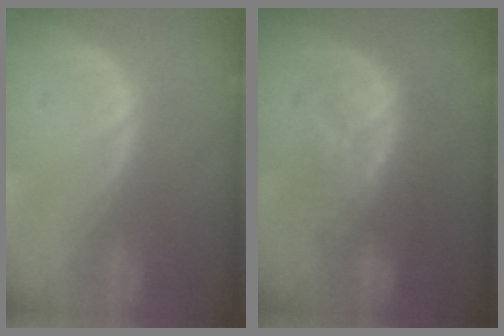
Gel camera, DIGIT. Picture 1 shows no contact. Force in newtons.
{"total": 7.9, "press": 7.8, "slide": 1.6}